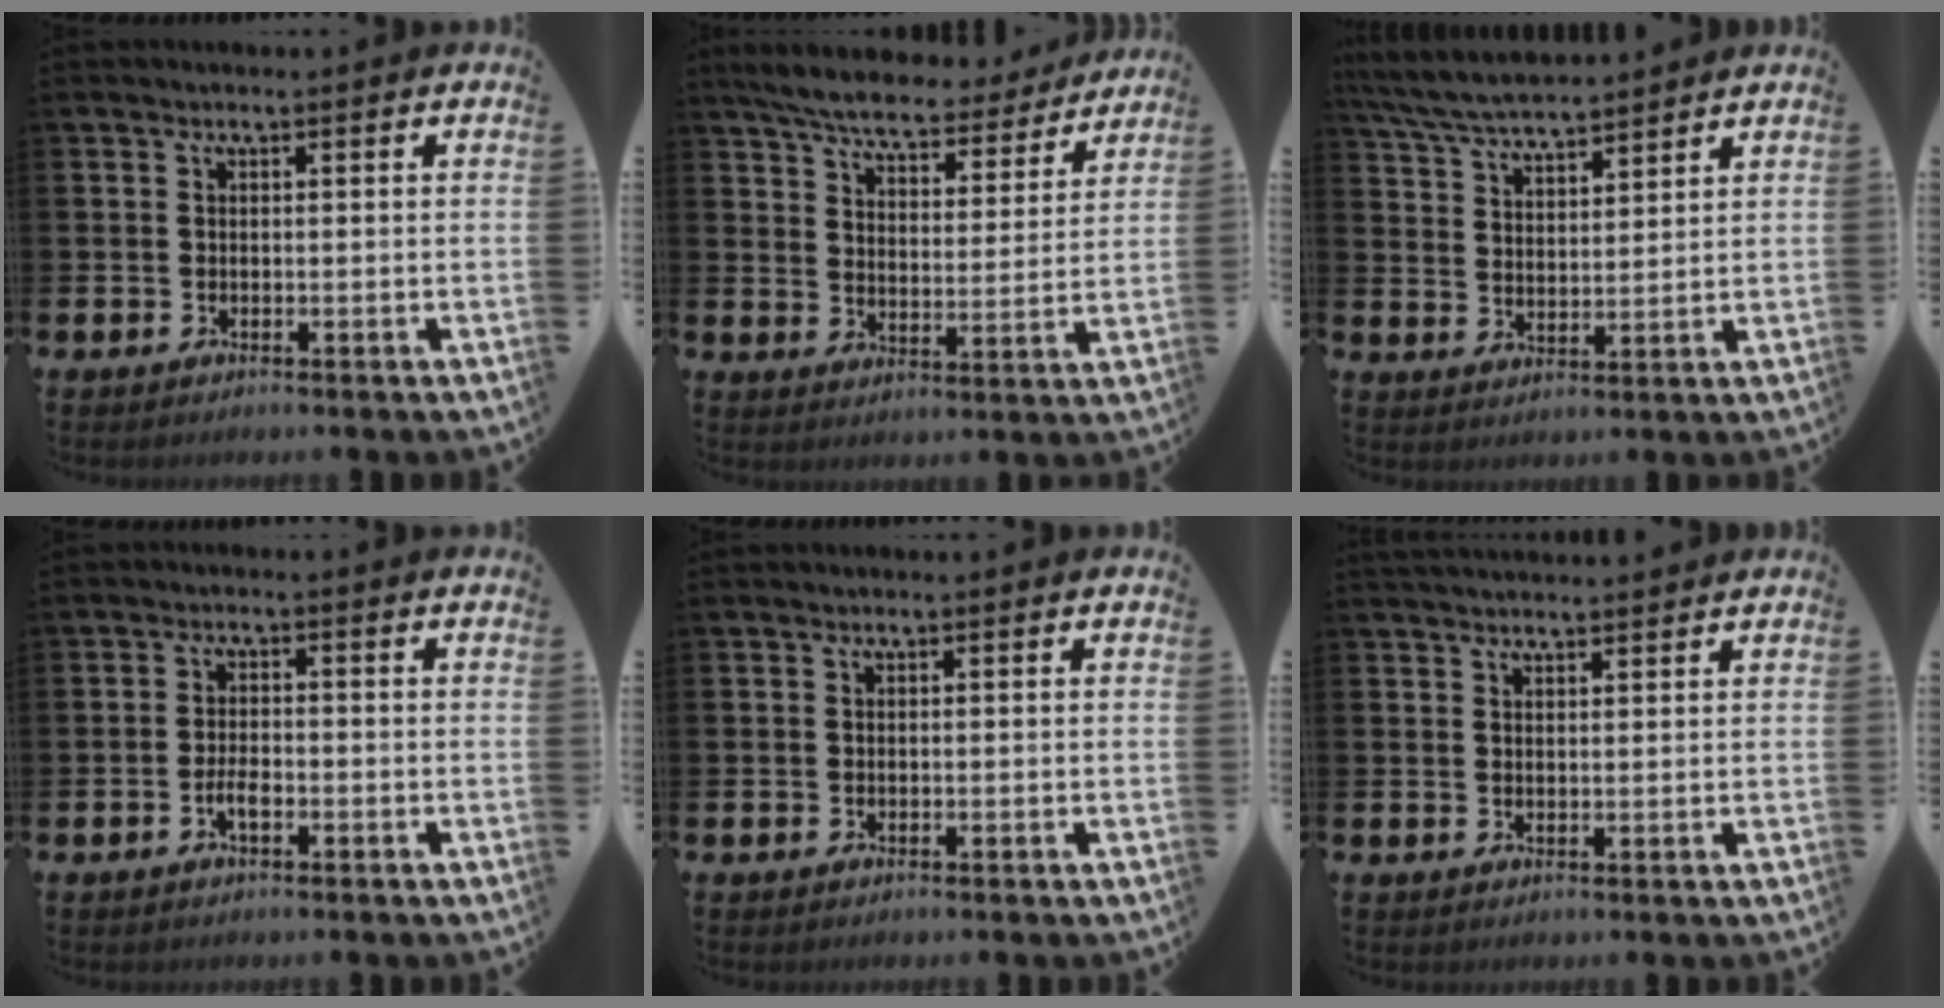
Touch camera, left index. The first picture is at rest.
{"total": 7.2, "force": [6.7, 1.1, 2.3], "torque": [-0.066, -0.041, 0.114]}
{"total": 6.2, "force": [6.1, 0.7, 1.2], "torque": [-0.049, -0.029, 0.109]}
{"total": 2.2, "force": [-0.9, 0.9, 1.8], "torque": [-0.032, 0.001, -0.018]}
{"total": 0.0}
{"total": 2.2, "force": [2.2, 0.2, 0.2], "torque": [-0.004, -0.009, 0.040]}